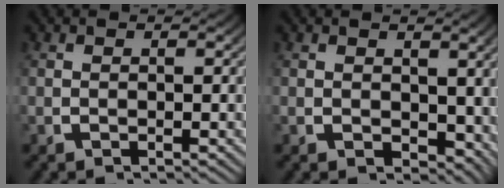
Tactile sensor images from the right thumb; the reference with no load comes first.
{"total": 2.6, "force": [0.9, 2.0, 1.4], "torque": [-0.014, -0.014, 0.026]}